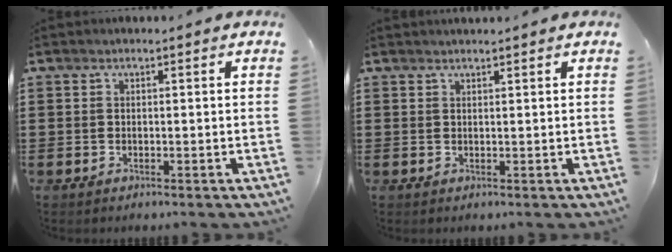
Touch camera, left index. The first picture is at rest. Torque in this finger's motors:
{"motor_torque": [-0.31, 0.40, -0.03, -0.06]}